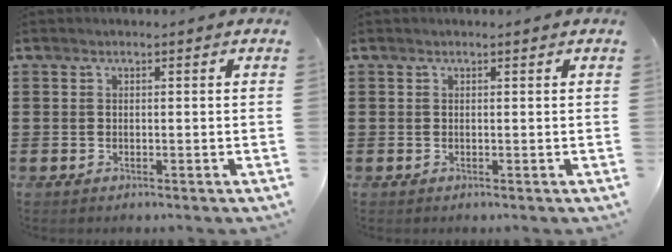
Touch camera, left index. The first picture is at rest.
{"total": 0.0}